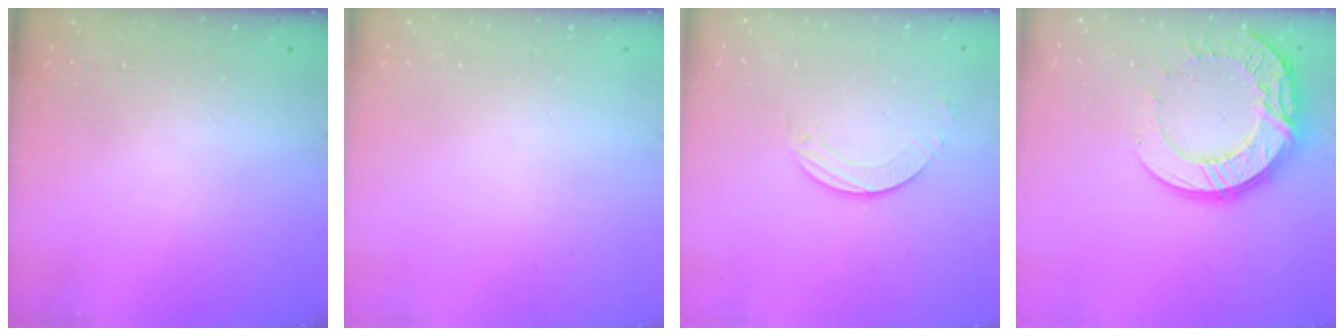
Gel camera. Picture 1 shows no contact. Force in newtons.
{"total": 0.0}
{"total": 2.5, "press": 2.5, "slide": 0.2}
{"total": 15.6, "press": 15.5, "slide": 1.2}